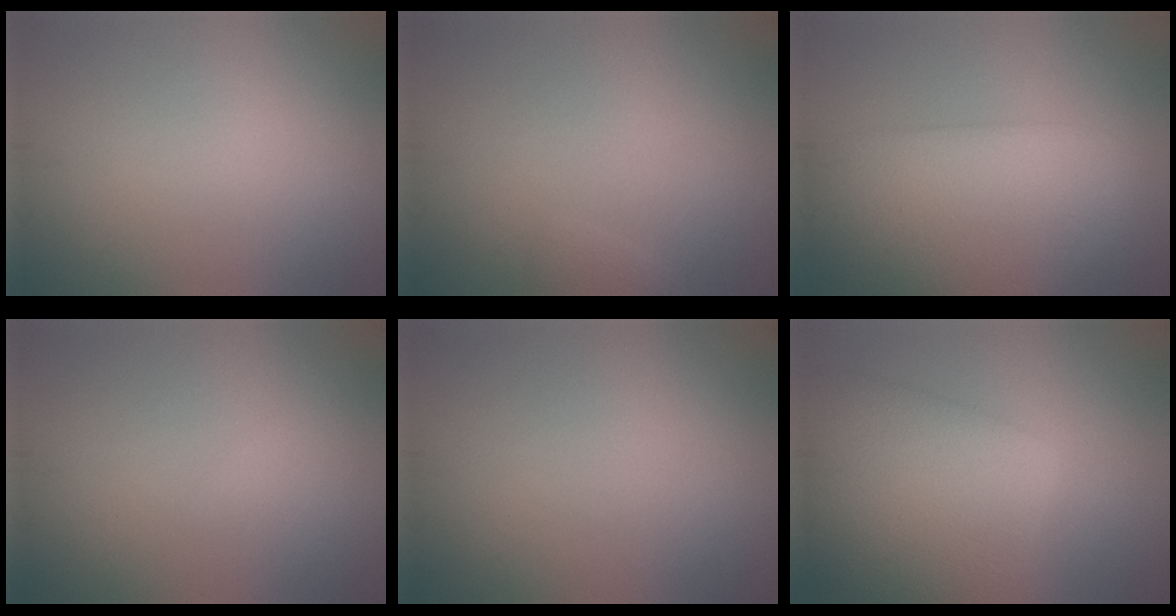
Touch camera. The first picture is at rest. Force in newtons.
{"total": 0.7, "press": 0.7, "slide": 0.1}
{"total": 8.5, "press": 8.5, "slide": 0.3}
{"total": 0.5, "press": 0.5, "slide": 0.1}
{"total": 0.0}
{"total": 8.9, "press": 8.9, "slide": 0.4}